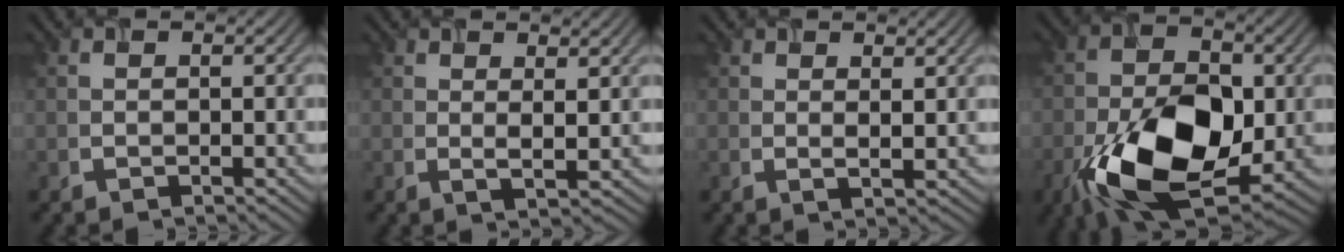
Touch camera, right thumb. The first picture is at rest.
{"total": 2.3, "force": [1.3, 0.2, 1.9], "torque": [-0.041, -0.005, 0.023]}
{"total": 1.8, "force": [1.2, 0.1, 1.3], "torque": [-0.026, -0.004, 0.021]}
{"total": 15.9, "force": [-5.3, 8.9, 12.1], "torque": [-0.235, -0.029, -0.092]}